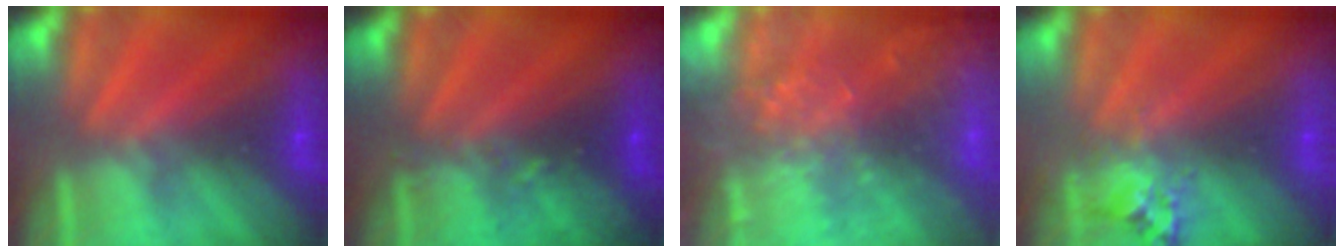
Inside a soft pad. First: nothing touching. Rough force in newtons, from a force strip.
{"total": 2.9}
{"total": 6.9}
{"total": 2.5}